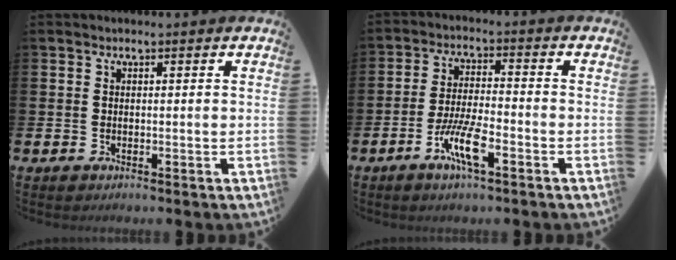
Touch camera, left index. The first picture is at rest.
{"total": 6.4, "force": [-2.8, 1.4, 5.5], "torque": [-0.118, -0.007, -0.053]}